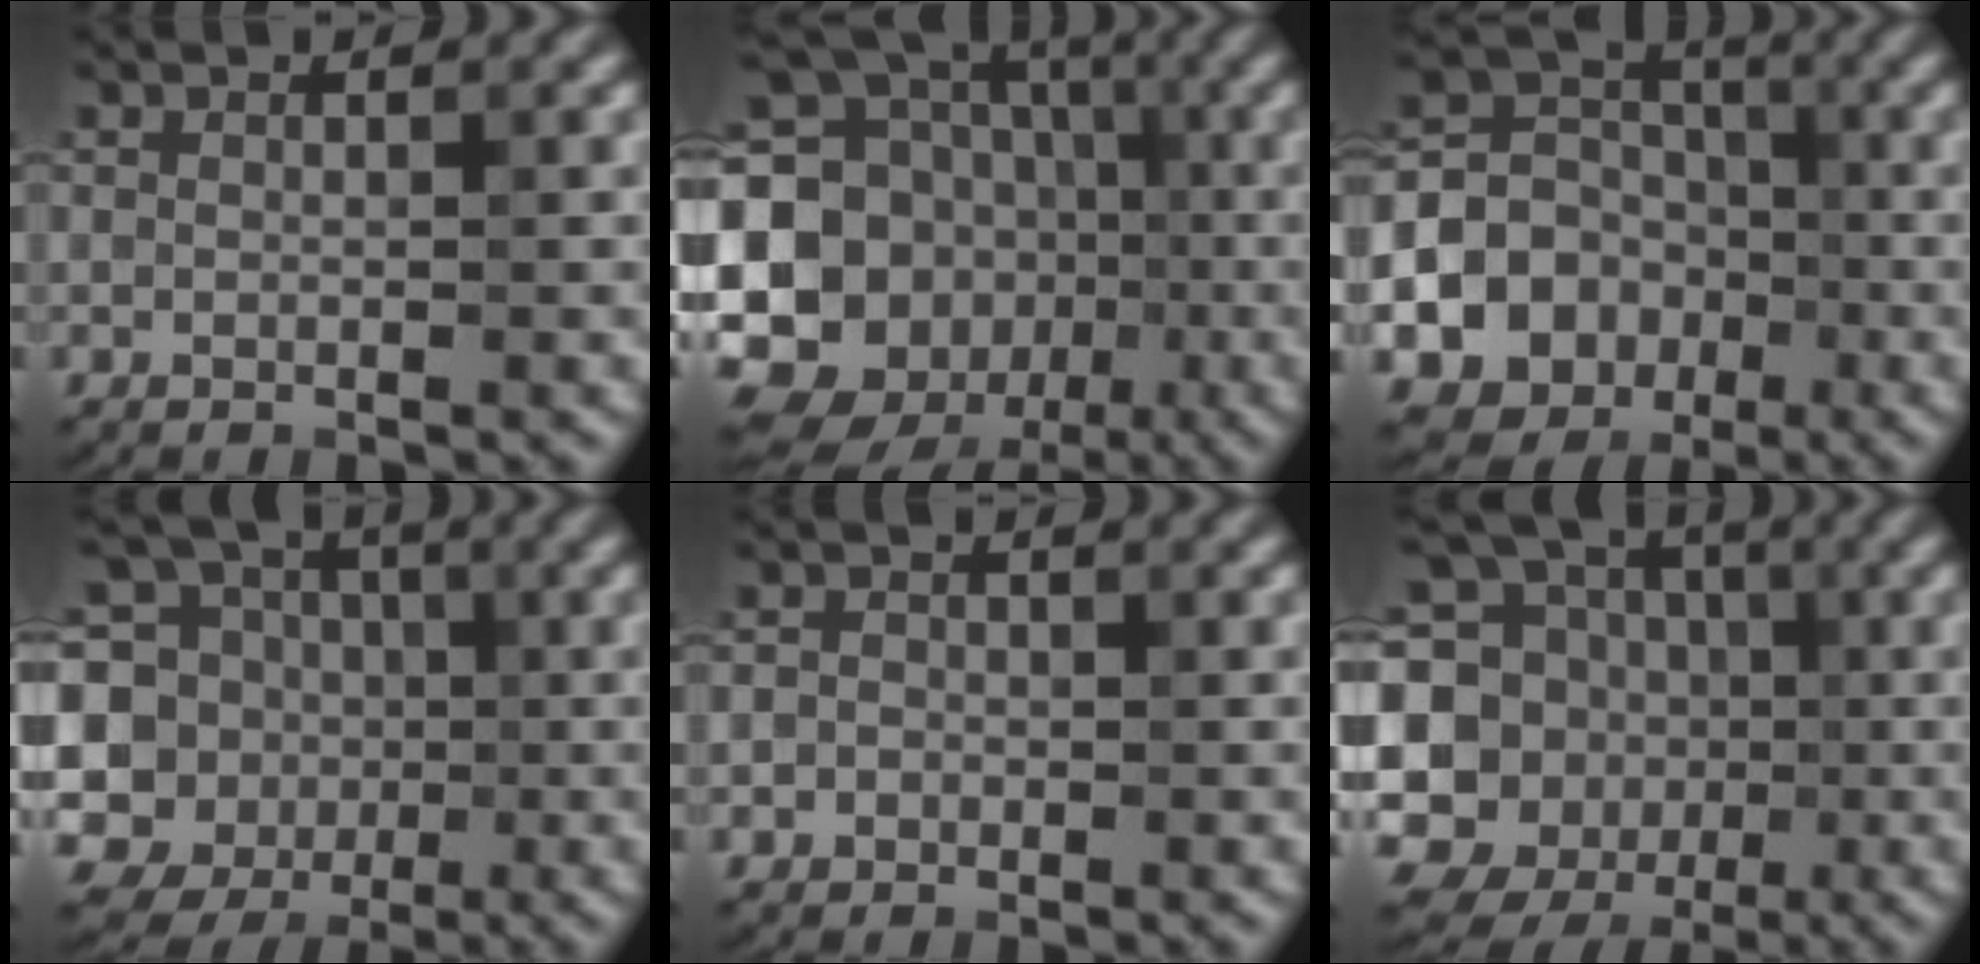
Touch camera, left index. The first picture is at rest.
{"total": 19.0, "force": [-3.3, 16.5, 8.8], "torque": [-0.195, 0.007, -0.078]}
{"total": 13.3, "force": [-4.1, 11.9, 4.0], "torque": [-0.095, -0.022, -0.082]}
{"total": 12.6, "force": [0.6, 11.6, 5.1], "torque": [-0.137, 0.037, -0.012]}
{"total": 1.1, "force": [-0.3, 1.0, 0.2], "torque": [0.010, -0.003, -0.011]}
{"total": 14.3, "force": [0.8, 12.9, 6.2], "torque": [-0.150, 0.029, 0.003]}